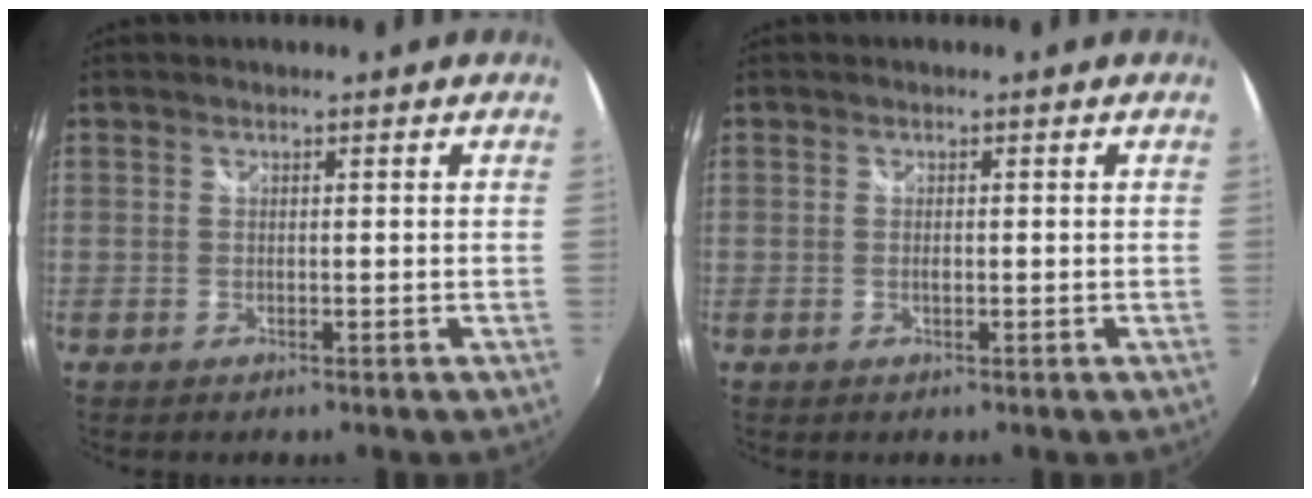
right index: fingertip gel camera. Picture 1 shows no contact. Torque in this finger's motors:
{"motor_torque": [0.03, 0.09, -0.02, 0.00]}